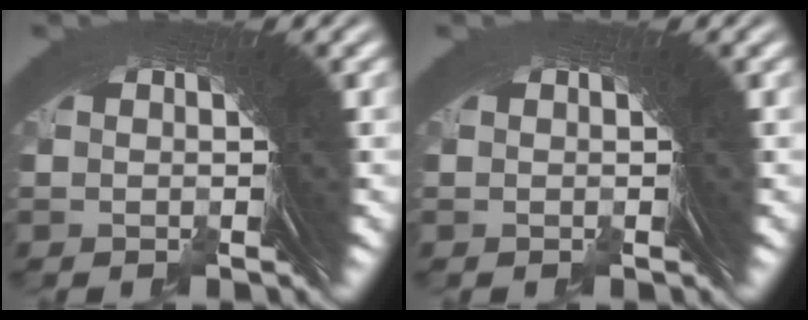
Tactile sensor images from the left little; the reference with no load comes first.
{"total": 0.0}